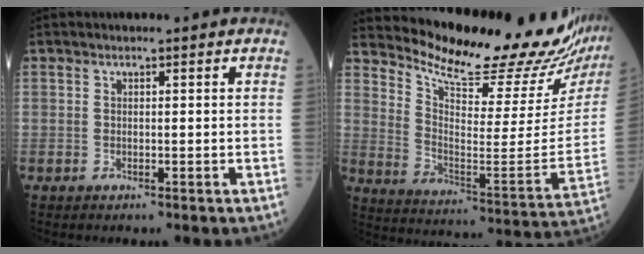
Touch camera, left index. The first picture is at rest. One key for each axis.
{"total": 24.4, "fx": 22.7, "fy": 1.4, "fz": 8.7, "tx": -0.151, "ty": -0.117, "tz": 0.307}